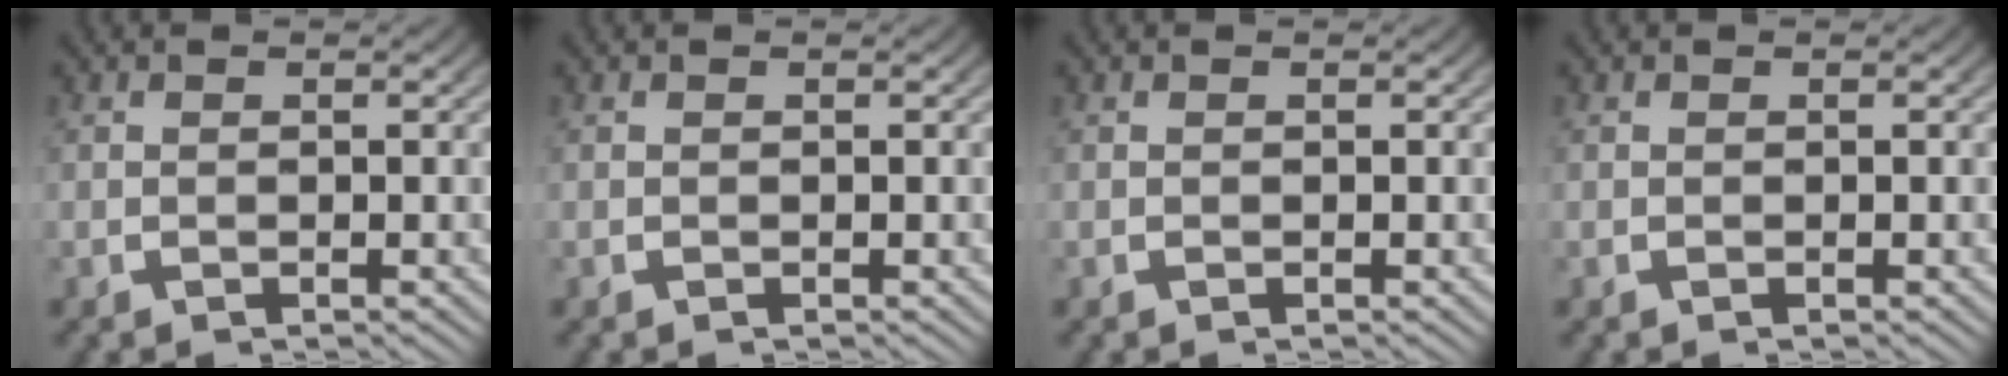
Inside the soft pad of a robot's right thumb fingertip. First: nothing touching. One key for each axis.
{"total": 0.0}
{"total": 0.0}
{"total": 0.0}